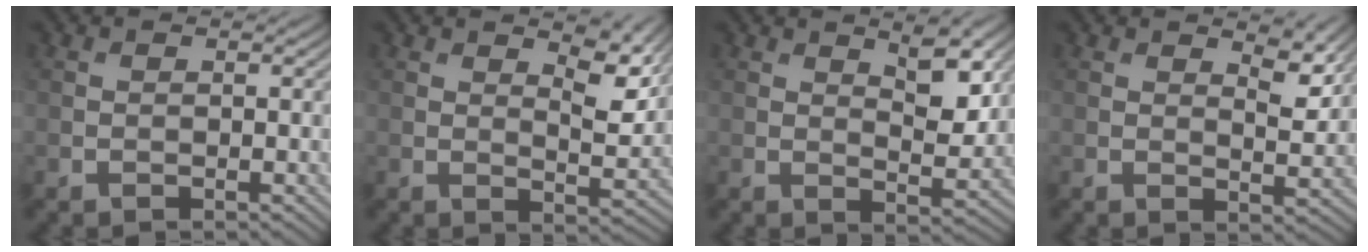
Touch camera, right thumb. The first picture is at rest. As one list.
[{"total": 6.1, "force": [3.7, 1.8, 4.4], "torque": [-0.079, -0.006, 0.061]}, {"total": 5.5, "force": [3.0, 2.0, 4.2], "torque": [-0.067, -0.013, 0.050]}, {"total": 4.0, "force": [2.7, 1.2, 2.7], "torque": [-0.053, -0.009, 0.044]}]